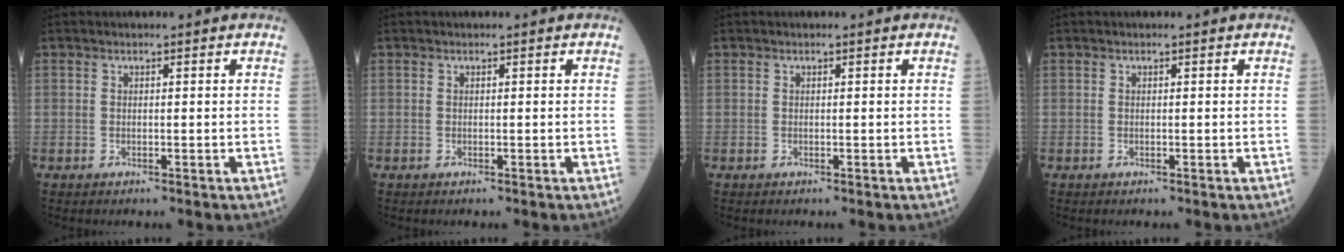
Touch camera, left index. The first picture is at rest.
{"total": 0.0}
{"total": 0.0}
{"total": 0.0}